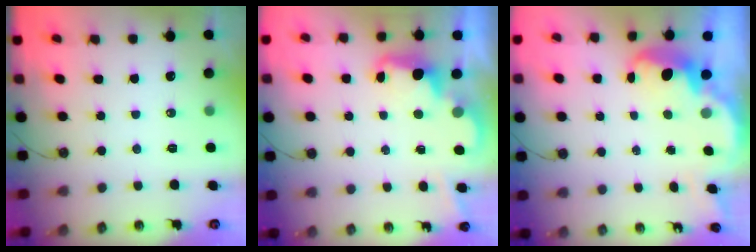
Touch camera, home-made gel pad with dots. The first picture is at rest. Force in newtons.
{"total": 2.4, "press": 2.4, "slide": 0.5}
{"total": 4.8, "press": 4.8, "slide": 0.6}